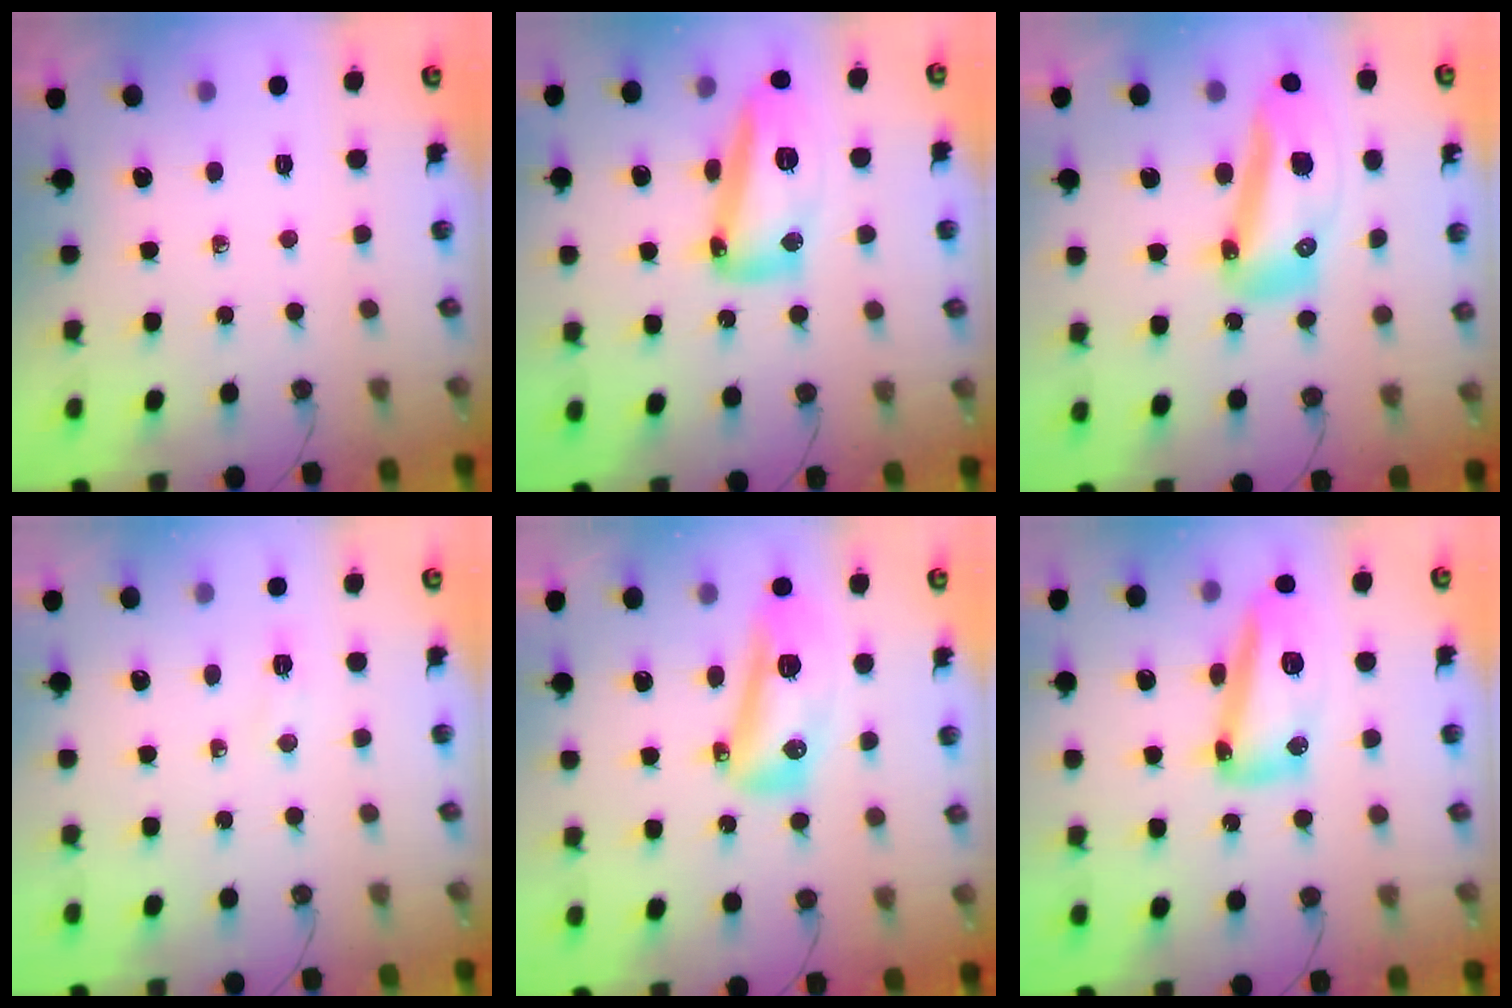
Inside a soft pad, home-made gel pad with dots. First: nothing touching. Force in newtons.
{"total": 15.9, "press": 15.8, "slide": 1.4}
{"total": 15.9, "press": 15.7, "slide": 1.8}
{"total": 4.7, "press": 4.6, "slide": 0.6}
{"total": 13.1, "press": 13.0, "slide": 1.3}
{"total": 14.1, "press": 14.0, "slide": 1.4}